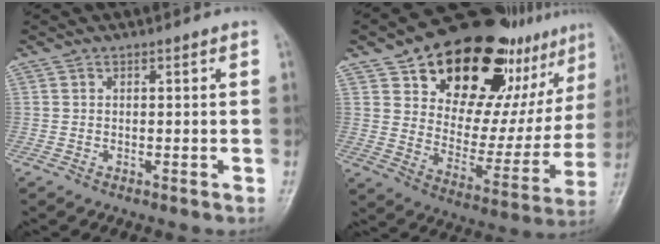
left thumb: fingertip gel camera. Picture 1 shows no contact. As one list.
[{"total": 29.8, "force": [17.3, 15.6, 18.6], "torque": [-0.217, -0.047, 0.261]}]